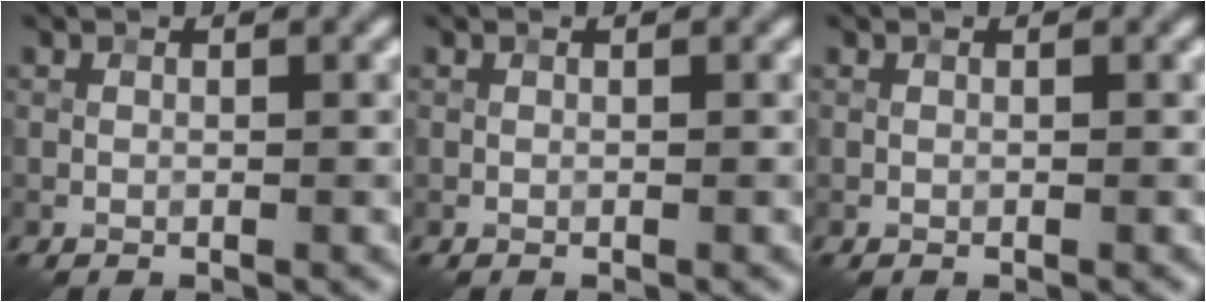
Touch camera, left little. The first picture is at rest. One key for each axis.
{"total": 0.0}
{"total": 0.0}